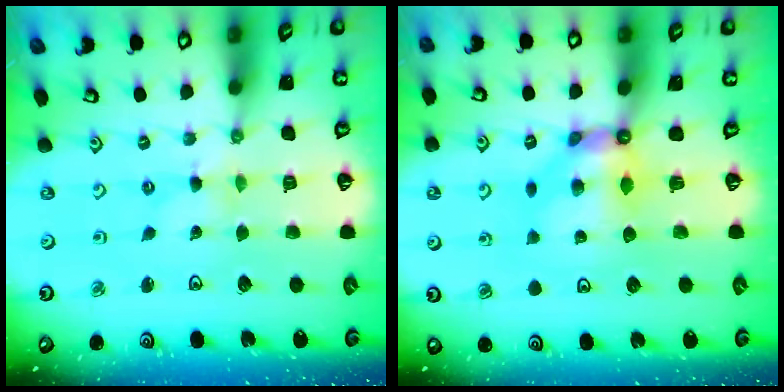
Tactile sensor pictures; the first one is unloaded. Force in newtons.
{"total": 6.5, "press": 6.5, "slide": 0.2}